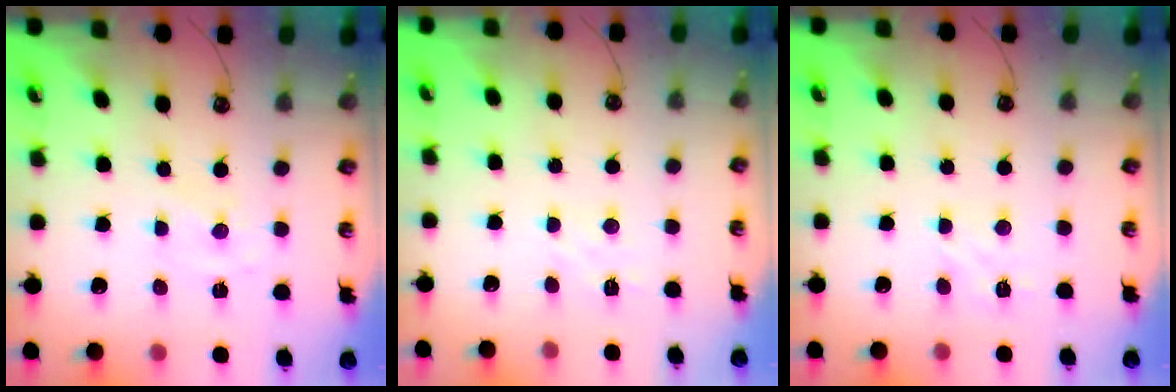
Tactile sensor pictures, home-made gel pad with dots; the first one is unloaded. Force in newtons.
{"total": 6.0, "press": 6.0, "slide": 0.6}
{"total": 2.4, "press": 2.4, "slide": 0.3}